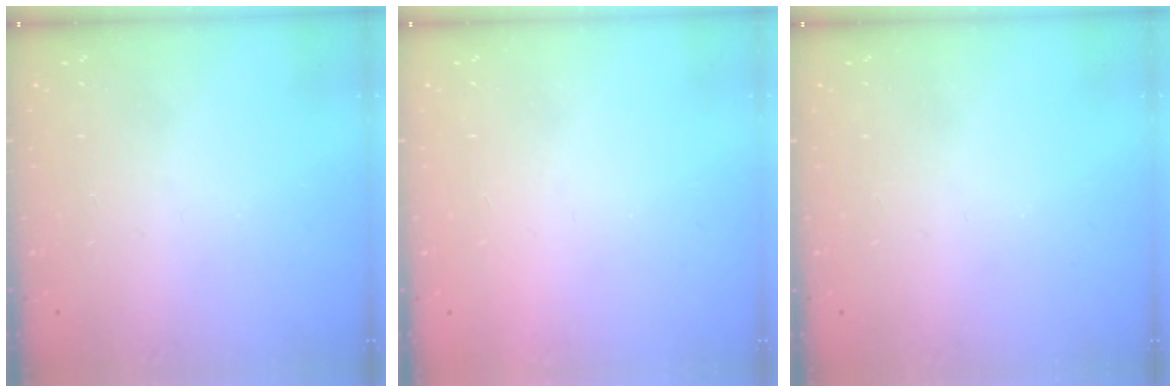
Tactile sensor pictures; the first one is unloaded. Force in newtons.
{"total": 1.5, "press": 1.5, "slide": 0.1}
{"total": 0.0}